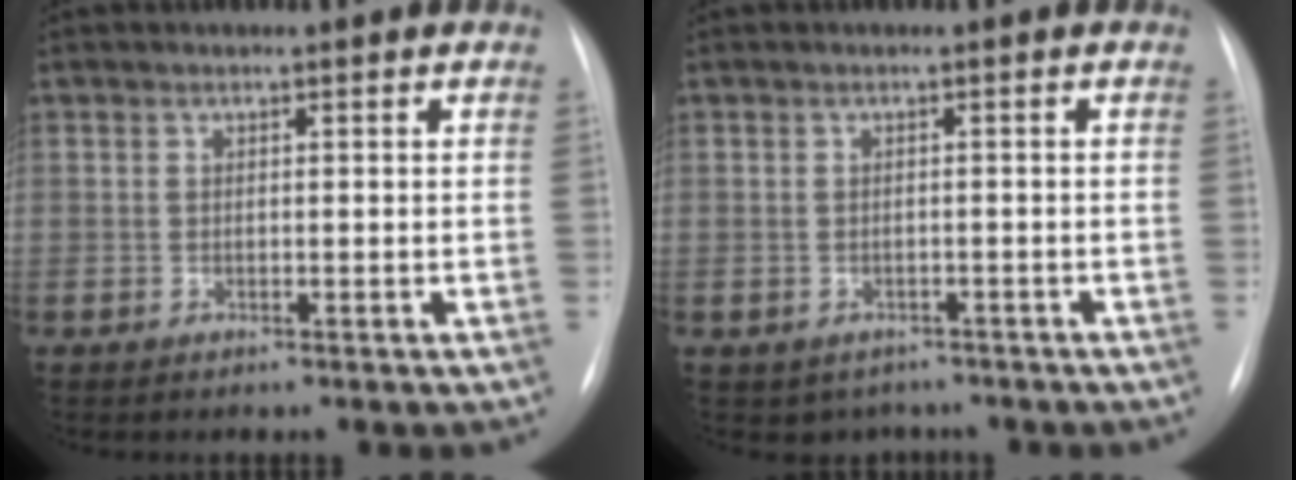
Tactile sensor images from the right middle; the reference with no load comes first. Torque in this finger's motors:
{"motor_torque": [-0.35, -0.15, -0.01, 0.00]}